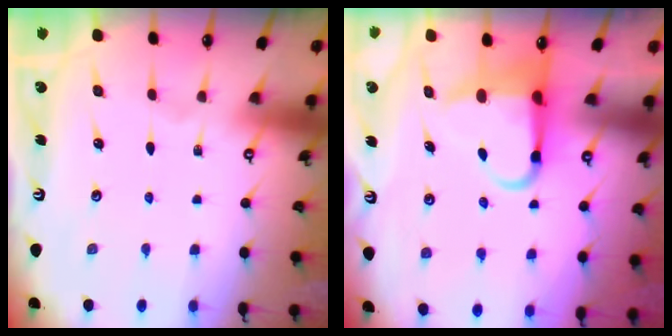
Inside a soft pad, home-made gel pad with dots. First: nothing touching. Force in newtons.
{"total": 6.5, "press": 6.4, "slide": 1.1}